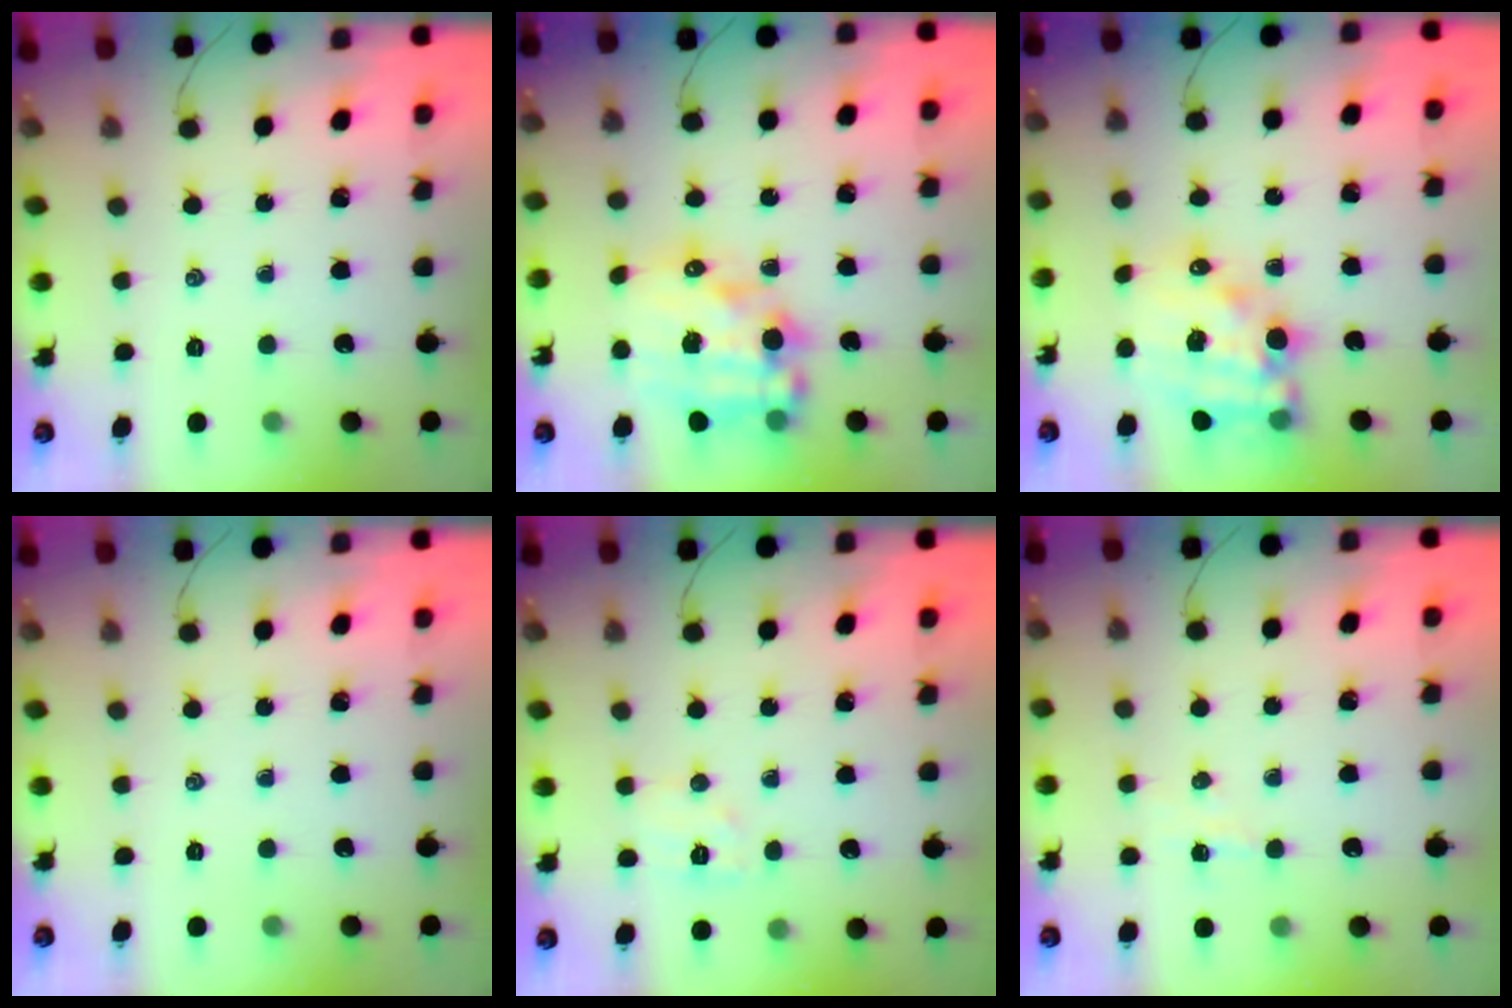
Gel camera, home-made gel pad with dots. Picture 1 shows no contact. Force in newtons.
{"total": 16.1, "press": 15.6, "slide": 3.8}
{"total": 13.3, "press": 12.8, "slide": 3.4}
{"total": 0.0}
{"total": 6.1, "press": 6.0, "slide": 1.1}
{"total": 3.6, "press": 3.5, "slide": 0.9}